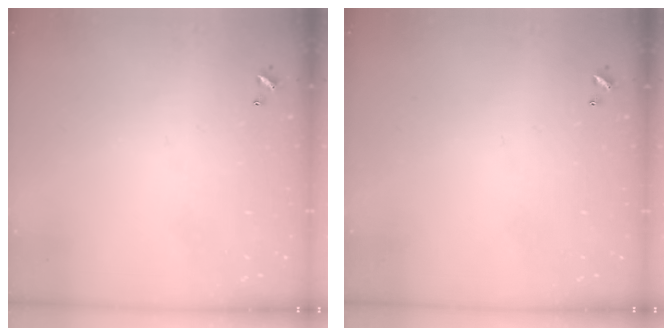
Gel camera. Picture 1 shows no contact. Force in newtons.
{"total": 0.0}